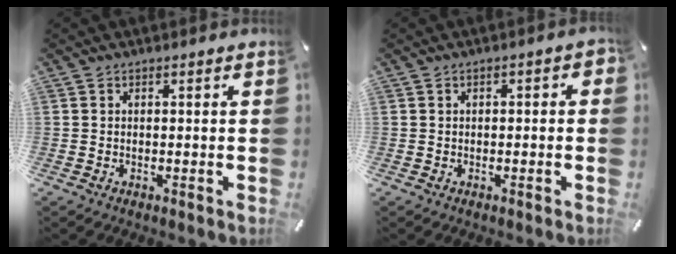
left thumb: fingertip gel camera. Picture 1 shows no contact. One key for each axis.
{"total": 2.0, "fx": -0.6, "fy": 1.1, "fz": 1.5, "tx": -0.024, "ty": 0.006, "tz": -0.012}